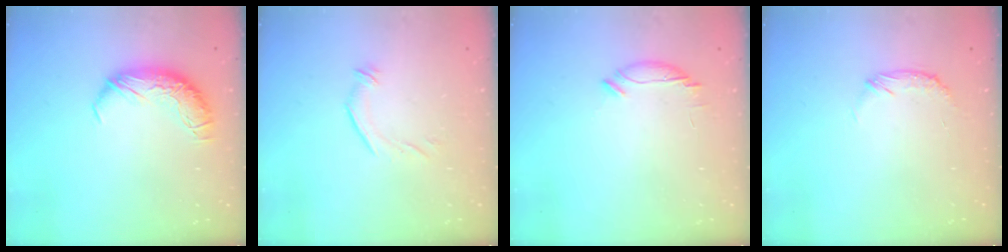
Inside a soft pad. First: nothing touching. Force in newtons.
{"total": 4.7, "press": 4.5, "slide": 1.4}
{"total": 5.5, "press": 5.4, "slide": 1.1}
{"total": 5.0, "press": 4.9, "slide": 1.3}